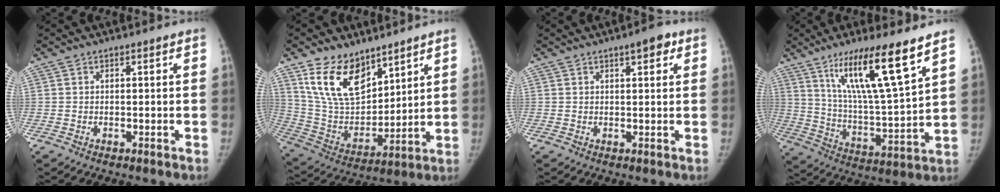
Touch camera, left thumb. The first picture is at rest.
{"total": 16.2, "force": [10.5, 8.9, 8.6], "torque": [-0.115, -0.058, 0.219]}
{"total": 3.6, "force": [1.9, 1.2, 2.8], "torque": [-0.027, -0.004, 0.022]}
{"total": 18.3, "force": [11.1, 1.9, 14.4], "torque": [-0.236, -0.060, 0.201]}